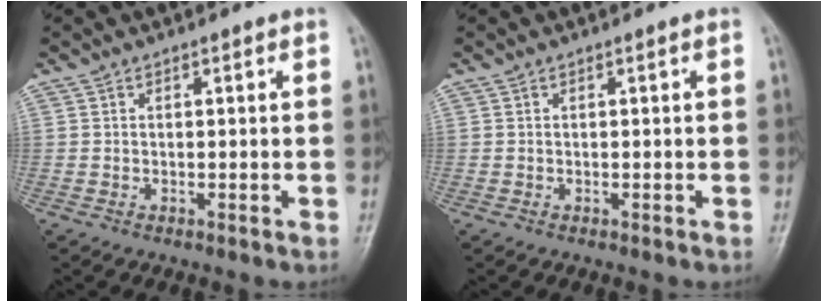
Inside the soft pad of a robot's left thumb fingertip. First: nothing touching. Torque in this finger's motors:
{"motor_torque": [0.01, 0.01, 0.01, -0.01, 0.00]}